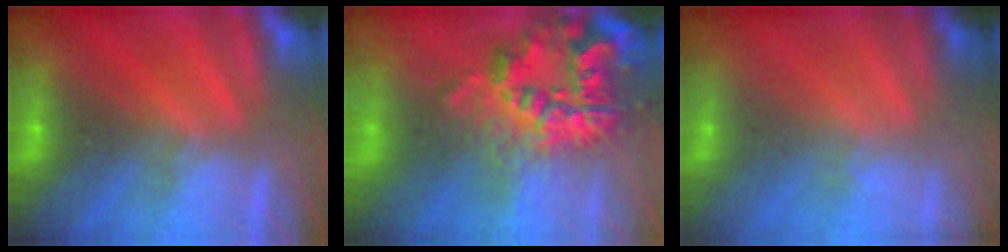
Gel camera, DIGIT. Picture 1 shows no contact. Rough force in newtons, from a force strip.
{"total": 8.2}
{"total": 1.5}